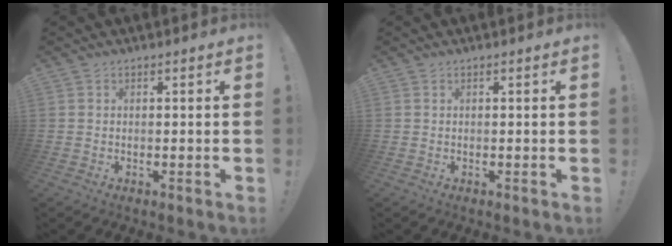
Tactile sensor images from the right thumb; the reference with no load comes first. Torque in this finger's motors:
{"motor_torque": [-0.04, -0.03, 0.00, 0.00, 0.01]}